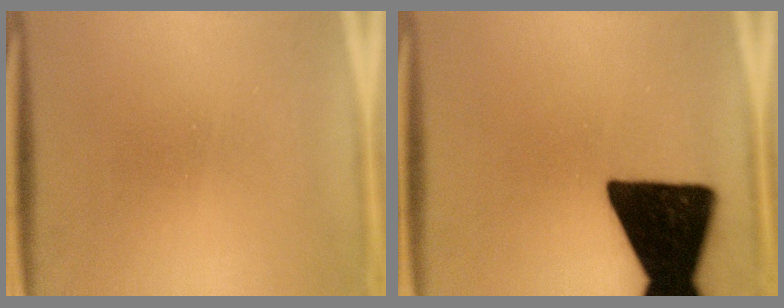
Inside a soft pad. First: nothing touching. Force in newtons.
{"total": 18.3}